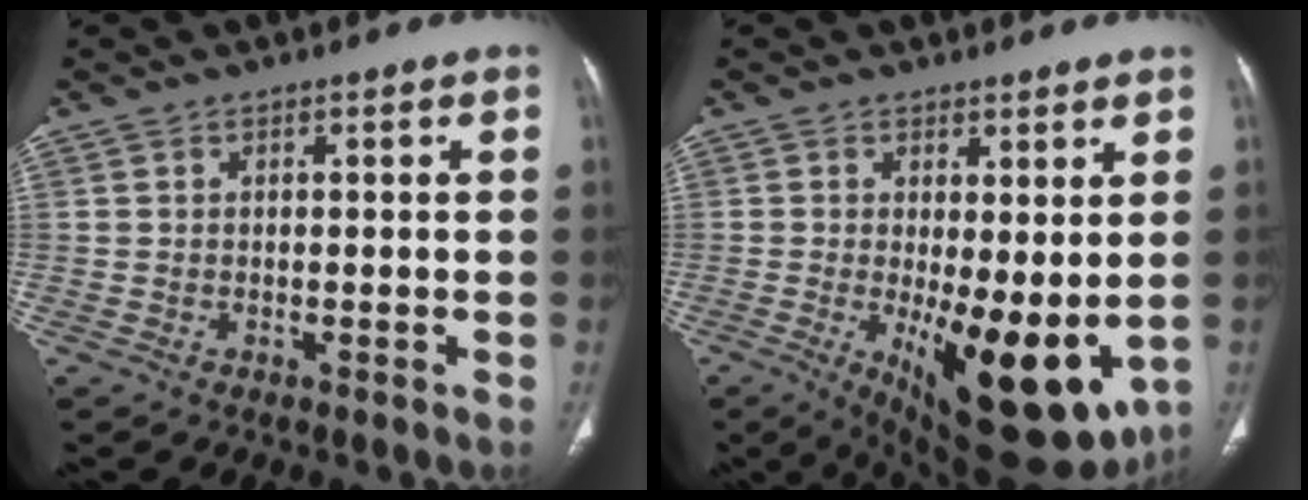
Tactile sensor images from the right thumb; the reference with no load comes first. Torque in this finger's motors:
{"motor_torque": [2.51, 2.42, 0.23, 0.05, 0.52]}